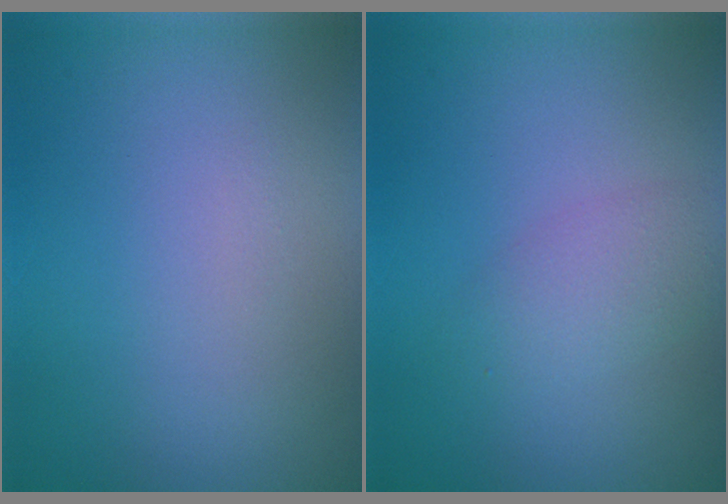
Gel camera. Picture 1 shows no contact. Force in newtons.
{"total": 2.3, "press": 2.3, "slide": 0.1}